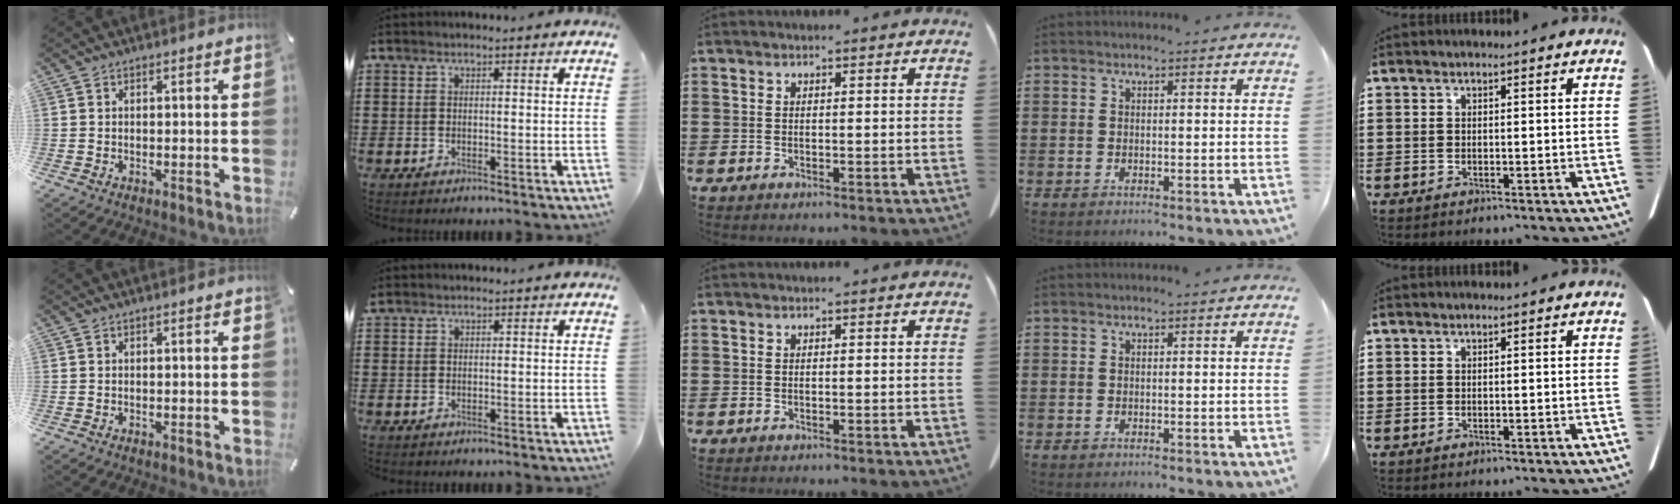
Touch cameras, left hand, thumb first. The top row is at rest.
{"index": {"total": 0.5, "force": [0.4, 0.3, 0.1], "torque": [-0.004, 0.001, 0.009]}}